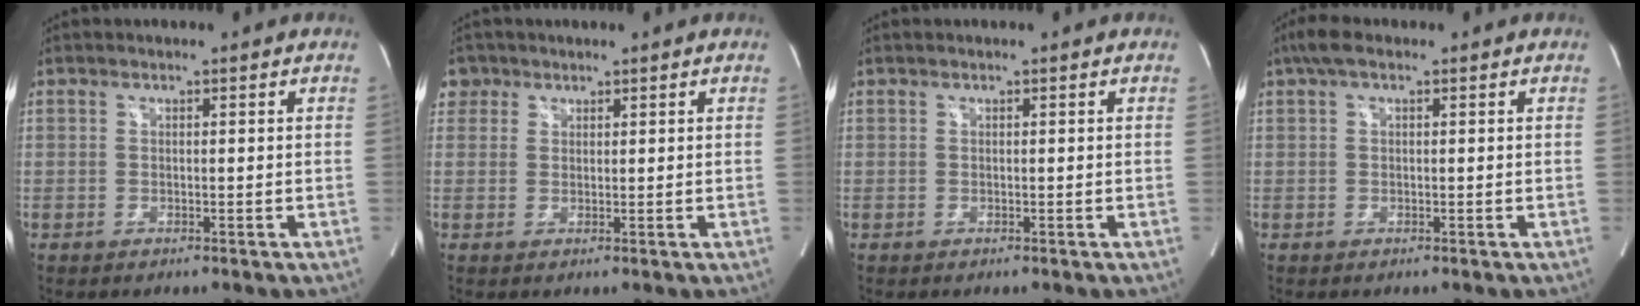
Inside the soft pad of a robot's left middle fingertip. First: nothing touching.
{"total": 3.1, "force": [1.7, 2.6, 0.1], "torque": [0.005, 0.012, 0.028]}
{"total": 0.0}
{"total": 3.2, "force": [1.9, 1.0, 2.4], "torque": [-0.054, 0.028, 0.035]}